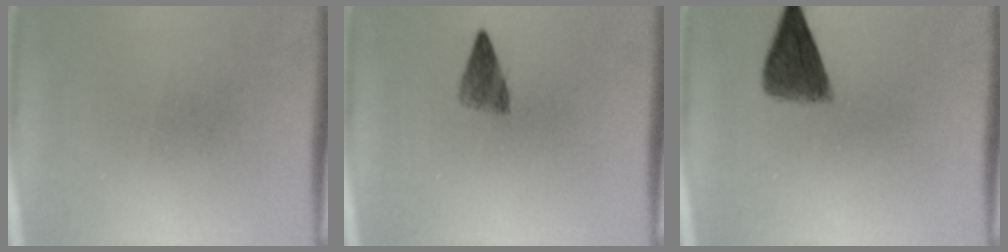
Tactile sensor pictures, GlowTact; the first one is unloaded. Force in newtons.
{"total": 2.8}
{"total": 5.8}